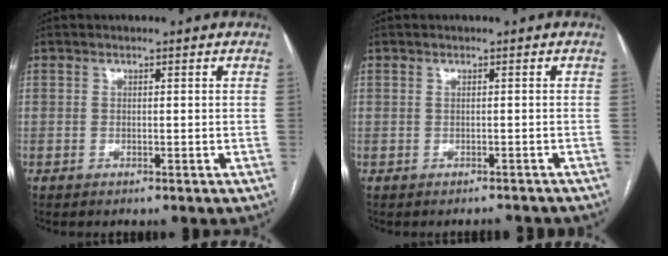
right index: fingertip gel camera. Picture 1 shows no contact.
{"total": 1.2, "force": [-1.1, 0.4, 0.3], "torque": [-0.003, -0.001, -0.009]}